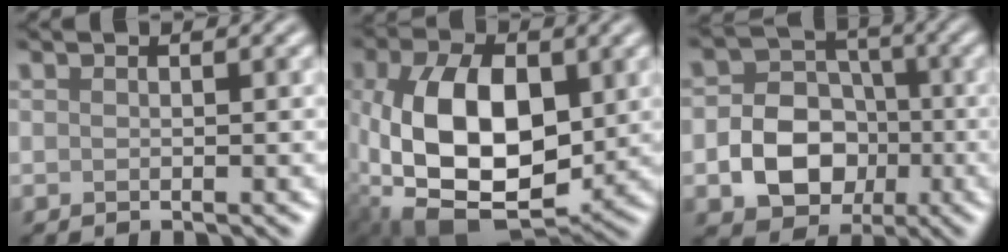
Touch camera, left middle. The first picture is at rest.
{"total": 12.7, "force": [0.0, 7.9, 9.9], "torque": [-0.196, -0.008, 0.011]}
{"total": 7.0, "force": [-1.9, 5.6, 3.8], "torque": [-0.046, -0.002, -0.045]}